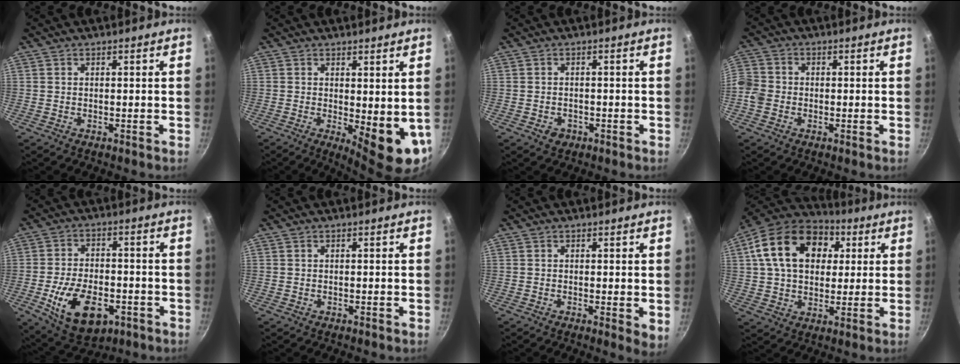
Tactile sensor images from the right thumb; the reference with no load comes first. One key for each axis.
{"total": 9.4, "fx": 0.0, "fy": 3.5, "fz": 8.8, "tx": -0.096, "ty": -0.016, "tz": 0.010}
{"total": 2.3, "fx": -1.1, "fy": 1.9, "fz": 0.9, "tx": -0.013, "ty": 0.007, "tz": -0.008}
{"total": 5.4, "fx": -1.6, "fy": 4.6, "fz": 2.4, "tx": -0.043, "ty": 0.017, "tz": -0.045}
{"total": 14.6, "fx": -5.0, "fy": 8.5, "fz": 10.8, "tx": -0.167, "ty": 0.011, "tz": -0.074}
{"total": 0.0}
{"total": 3.2, "fx": 0.2, "fy": 1.1, "fz": 3.0, "tx": -0.035, "ty": -0.010, "tz": 0.002}
{"total": 20.2, "fx": 5.8, "fy": 14.2, "fz": 13.2, "tx": -0.211, "ty": 0.015, "tz": 0.085}